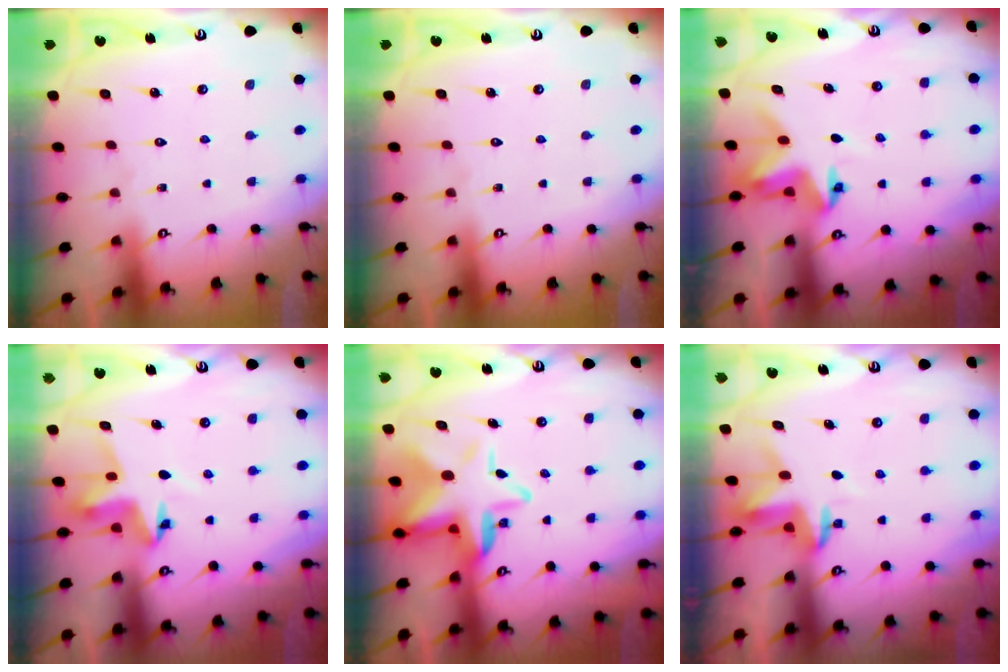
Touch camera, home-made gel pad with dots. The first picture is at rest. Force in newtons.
{"total": 0.0}
{"total": 3.8, "press": 3.7, "slide": 0.4}
{"total": 4.8, "press": 4.8, "slide": 0.2}
{"total": 11.1, "press": 11.0, "slide": 1.8}
{"total": 3.5, "press": 3.5, "slide": 0.2}